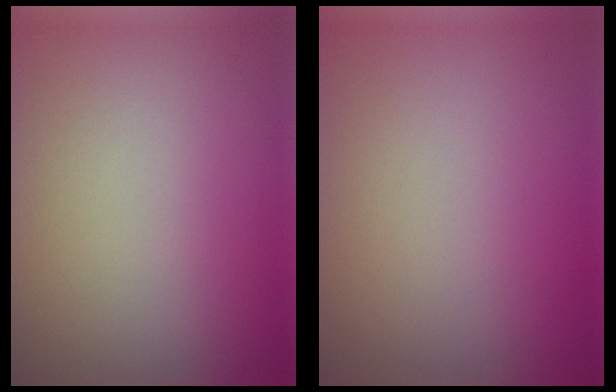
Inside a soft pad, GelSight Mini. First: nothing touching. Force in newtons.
{"total": 0.0}